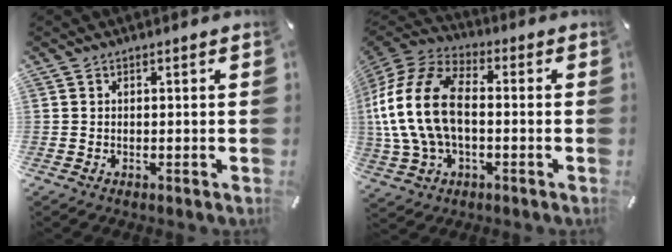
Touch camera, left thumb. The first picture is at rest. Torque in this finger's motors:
{"motor_torque": [1.54, 2.09, 2.77, 0.00, 0.42]}